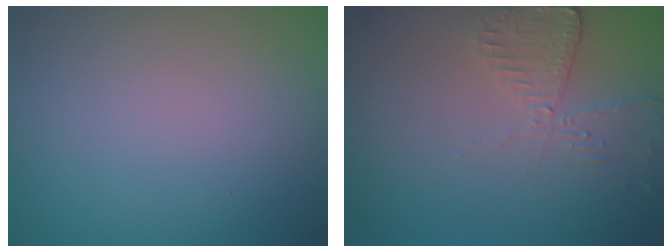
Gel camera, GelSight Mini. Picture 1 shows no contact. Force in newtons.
{"total": 2.7, "press": 2.4, "slide": 1.2}